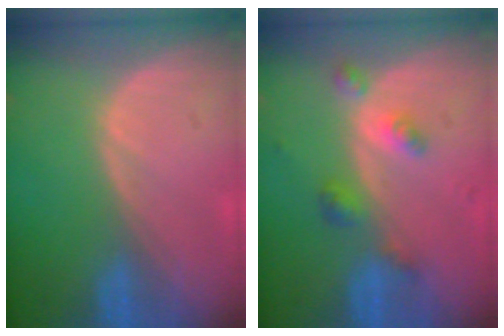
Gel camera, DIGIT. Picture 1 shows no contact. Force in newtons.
{"total": 4.6, "press": 4.2, "slide": 1.7}